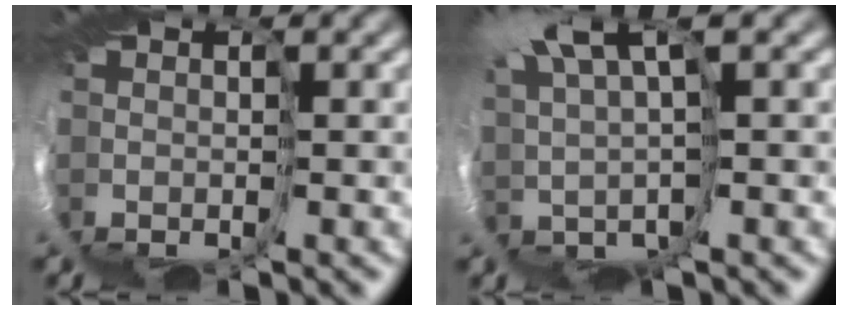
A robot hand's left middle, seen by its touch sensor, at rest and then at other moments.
{"total": 5.4, "force": [3.5, 1.0, 4.0], "torque": [-0.108, 0.010, 0.053]}